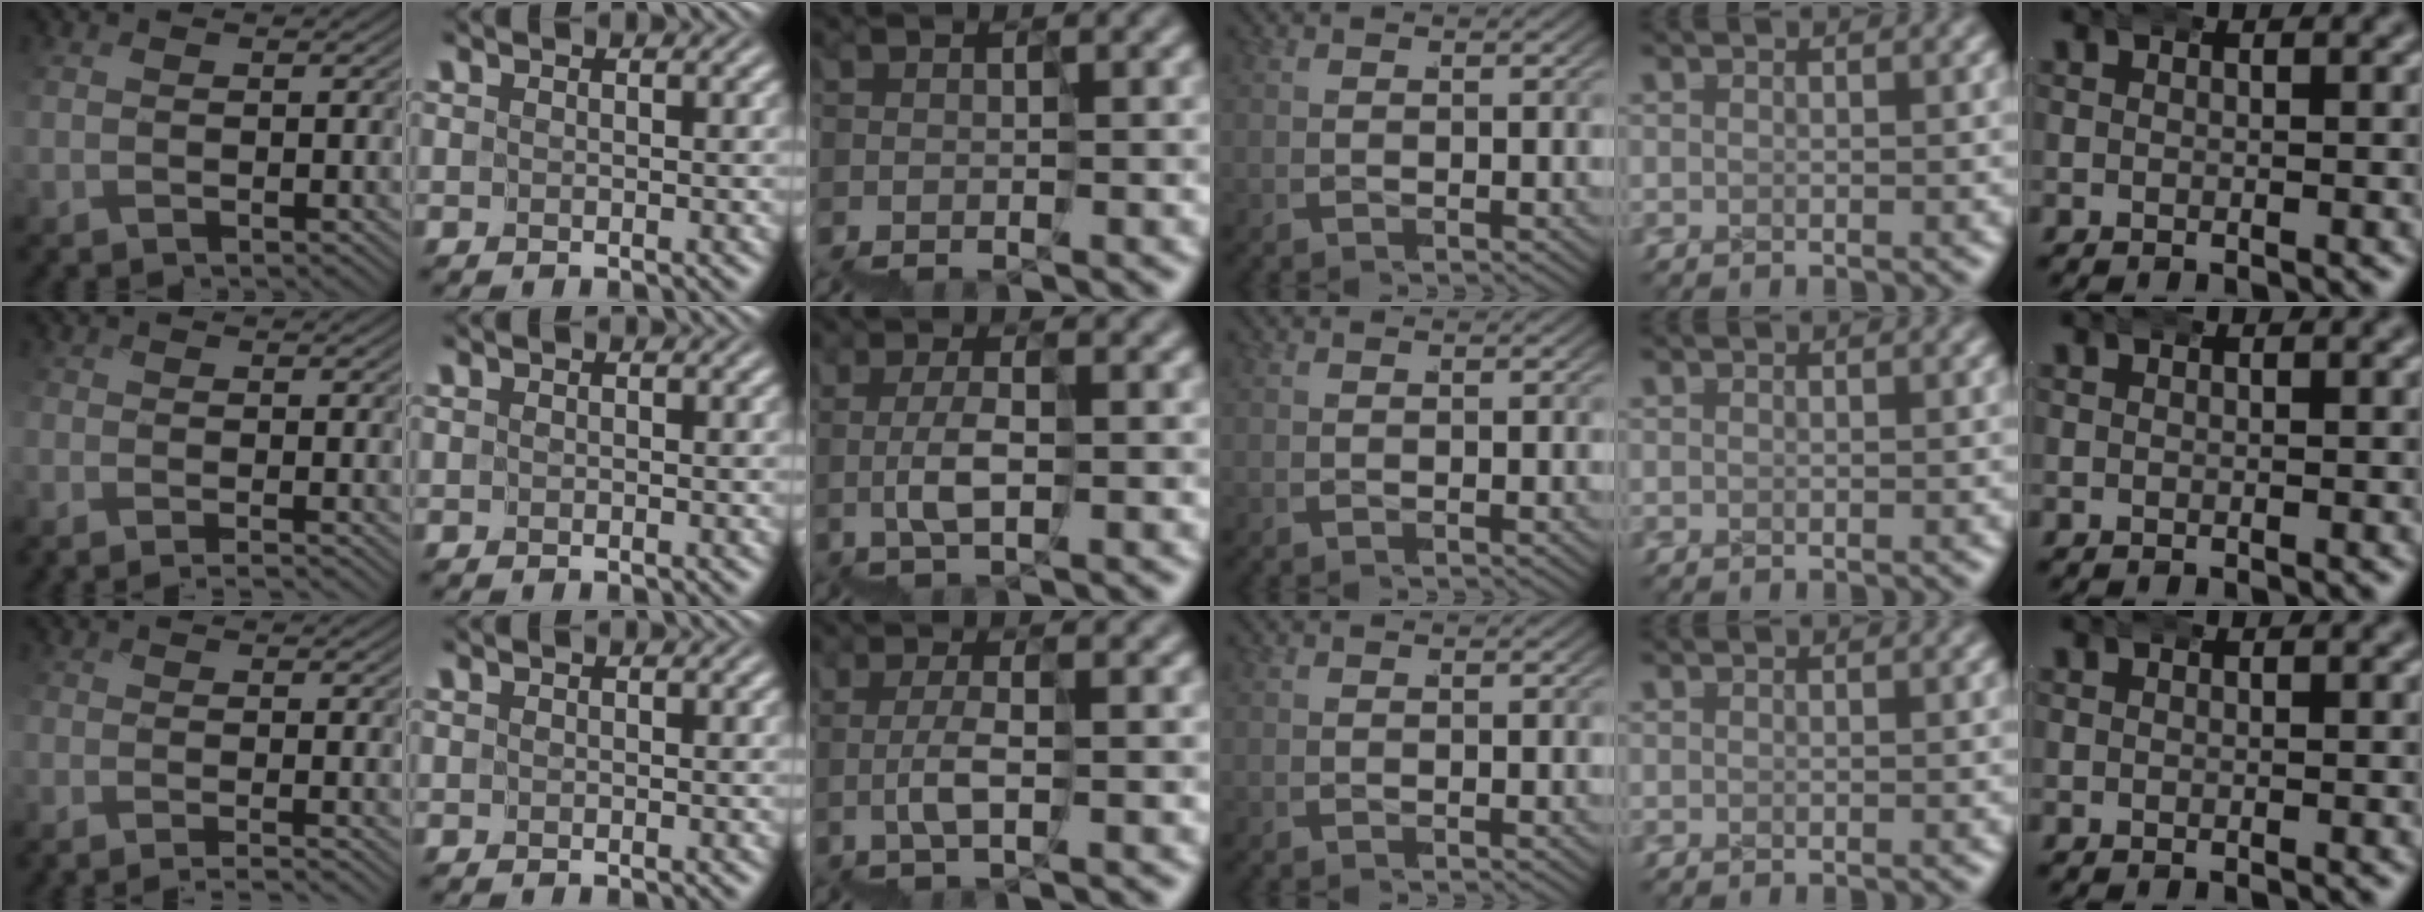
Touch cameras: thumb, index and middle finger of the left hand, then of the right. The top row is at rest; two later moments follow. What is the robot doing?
{"motion": "wrap", "object": "ethernet cable"}